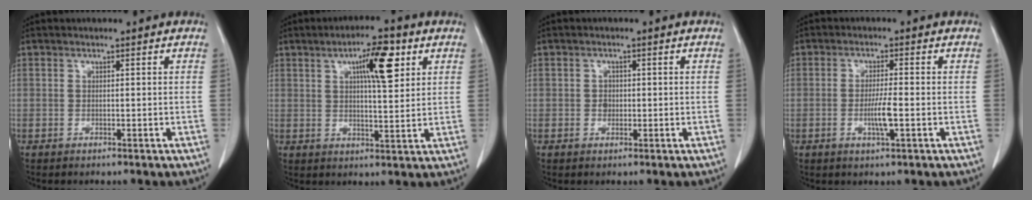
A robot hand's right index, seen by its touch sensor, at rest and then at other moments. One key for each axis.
{"total": 8.2, "fx": 3.5, "fy": 1.8, "fz": 7.2, "tx": -0.118, "ty": 0.008, "tz": 0.055}
{"total": 1.3, "fx": -0.3, "fy": 1.1, "fz": 0.6, "tx": -0.009, "ty": 0.004, "tz": -0.003}
{"total": 3.9, "fx": -1.1, "fy": 0.0, "fz": 3.7, "tx": -0.072, "ty": -0.005, "tz": -0.021}